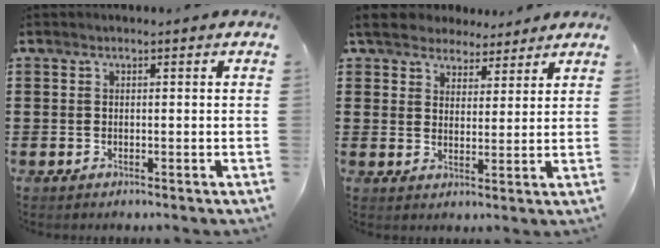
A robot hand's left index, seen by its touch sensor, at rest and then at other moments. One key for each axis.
{"total": 5.5, "fx": 4.8, "fy": 2.4, "fz": 1.1, "tx": -0.047, "ty": -0.007, "tz": 0.087}